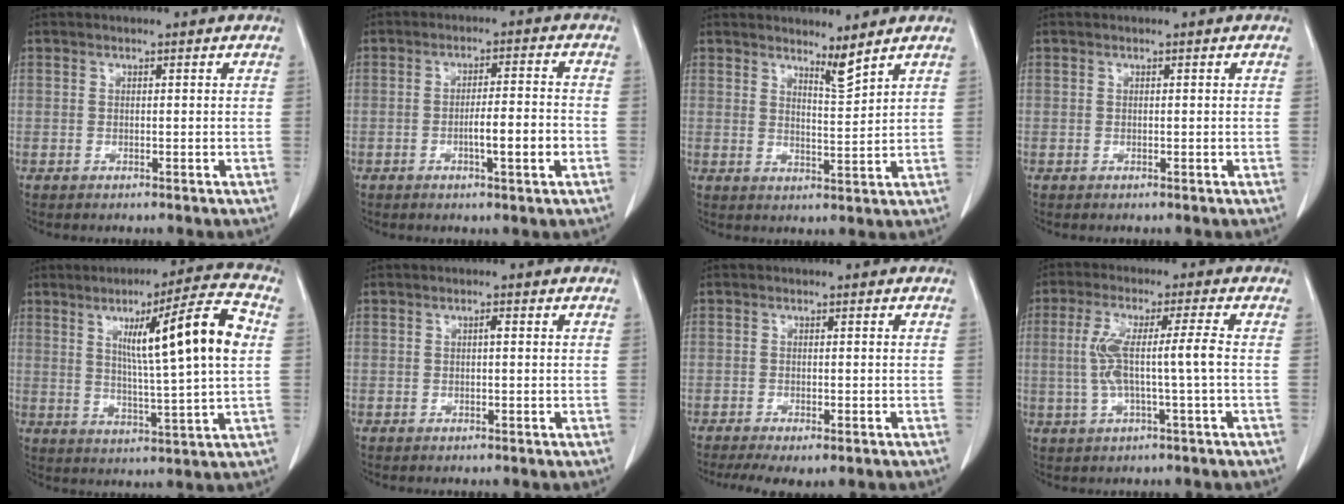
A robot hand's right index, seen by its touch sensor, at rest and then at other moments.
{"total": 5.7, "force": [-1.9, 0.3, 5.4], "torque": [-0.086, 0.002, -0.028]}
{"total": 3.1, "force": [2.8, -0.4, 1.2], "torque": [-0.027, -0.018, 0.054]}
{"total": 0.0}
{"total": 14.7, "force": [3.3, -0.6, 14.3], "torque": [-0.221, 0.008, 0.051]}
{"total": 0.7, "force": [0.1, 0.1, 0.7], "torque": [-0.013, 0.002, 0.000]}
{"total": 7.6, "force": [-5.9, 1.9, 4.5], "torque": [-0.062, -0.008, -0.084]}
{"total": 7.4, "force": [-0.4, -0.1, 7.4], "torque": [-0.152, 0.014, -0.006]}